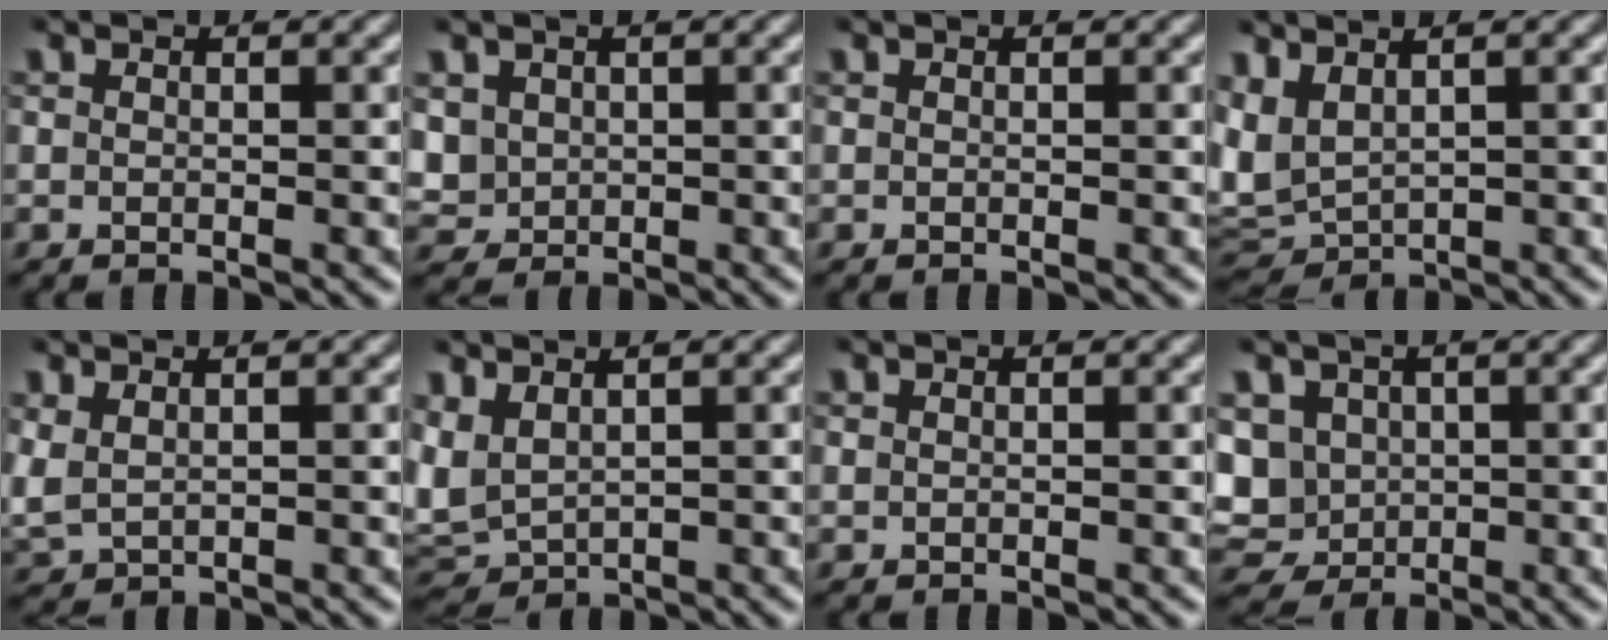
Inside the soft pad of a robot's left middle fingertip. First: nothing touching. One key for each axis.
{"total": 2.6, "fx": 0.6, "fy": 2.3, "fz": 0.9, "tx": -0.030, "ty": -0.004, "tz": 0.019}
{"total": 0.0}
{"total": 4.6, "fx": 1.1, "fy": 2.9, "fz": 3.4, "tx": -0.089, "ty": 0.007, "tz": 0.022}
{"total": 2.3, "fx": 1.0, "fy": 1.3, "fz": 1.6, "tx": -0.047, "ty": 0.001, "tz": 0.029}
{"total": 3.4, "fx": 1.1, "fy": 2.1, "fz": 2.4, "tx": -0.069, "ty": 0.004, "tz": 0.026}
{"total": 0.0}
{"total": 6.4, "fx": 0.3, "fy": 5.5, "fz": 3.4, "tx": -0.075, "ty": 0.002, "tz": -0.002}